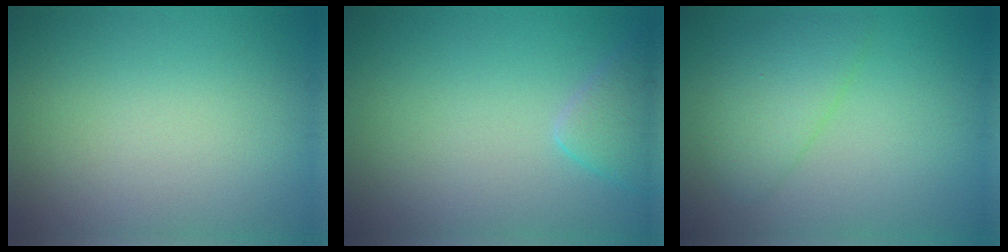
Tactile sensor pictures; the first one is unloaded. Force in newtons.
{"total": 2.3, "press": 2.2, "slide": 0.2}
{"total": 3.4, "press": 3.4, "slide": 0.2}